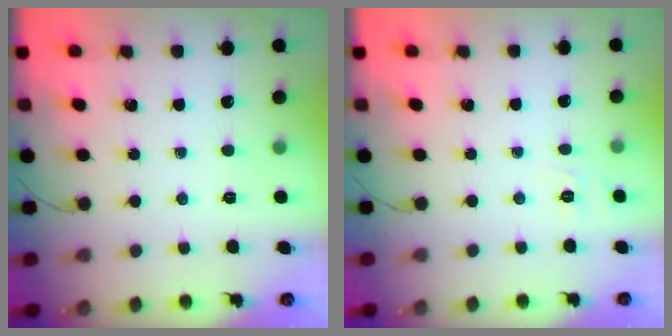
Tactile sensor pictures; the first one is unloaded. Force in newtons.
{"total": 2.6, "press": 2.0, "slide": 1.7}